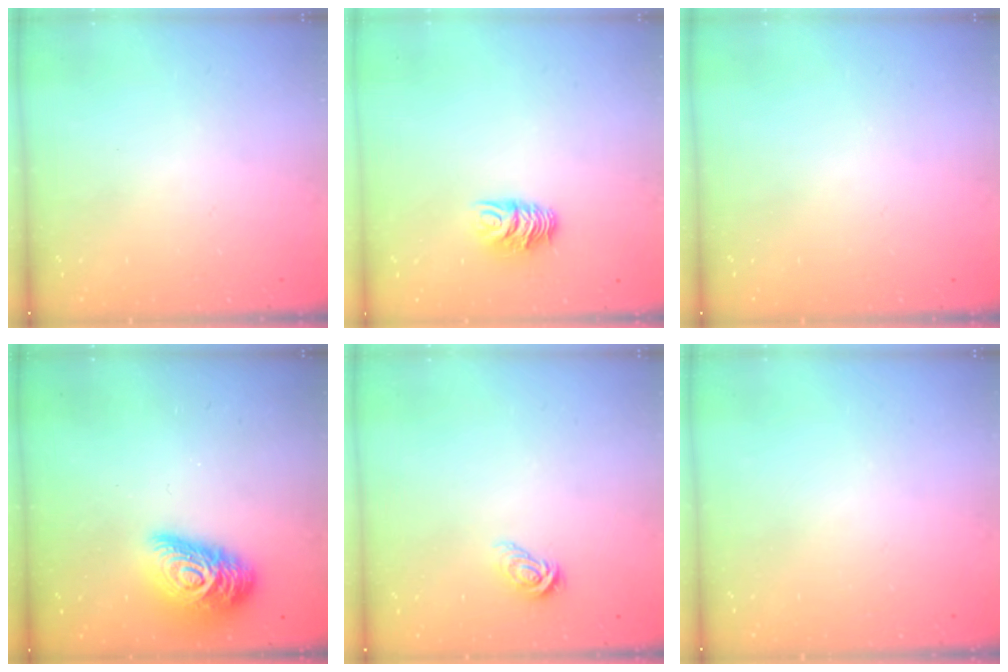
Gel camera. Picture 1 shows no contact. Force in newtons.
{"total": 7.0, "press": 6.9, "slide": 0.5}
{"total": 0.0}
{"total": 15.9, "press": 15.8, "slide": 0.8}
{"total": 6.6, "press": 6.6, "slide": 0.2}
{"total": 0.0}